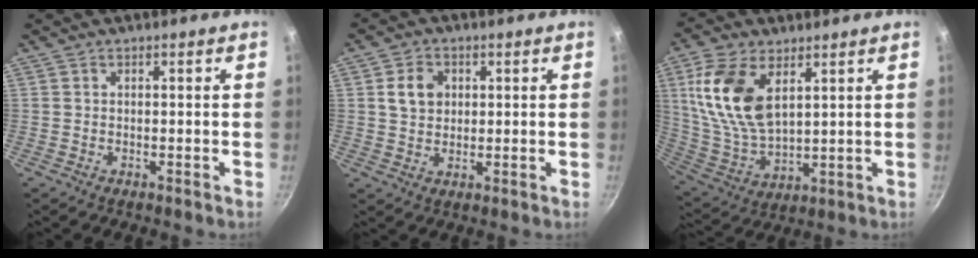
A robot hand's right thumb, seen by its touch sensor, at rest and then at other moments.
{"total": 5.7, "force": [1.4, 4.5, 3.1], "torque": [-0.040, 0.003, 0.023]}
{"total": 15.8, "force": [5.7, 8.6, 11.9], "torque": [-0.230, -0.022, 0.123]}